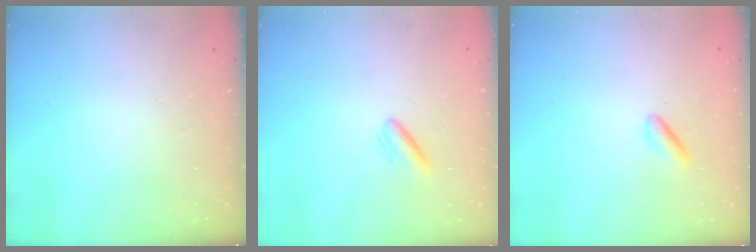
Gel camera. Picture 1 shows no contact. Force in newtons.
{"total": 4.4, "press": 4.2, "slide": 1.4}
{"total": 2.4, "press": 2.2, "slide": 1.0}